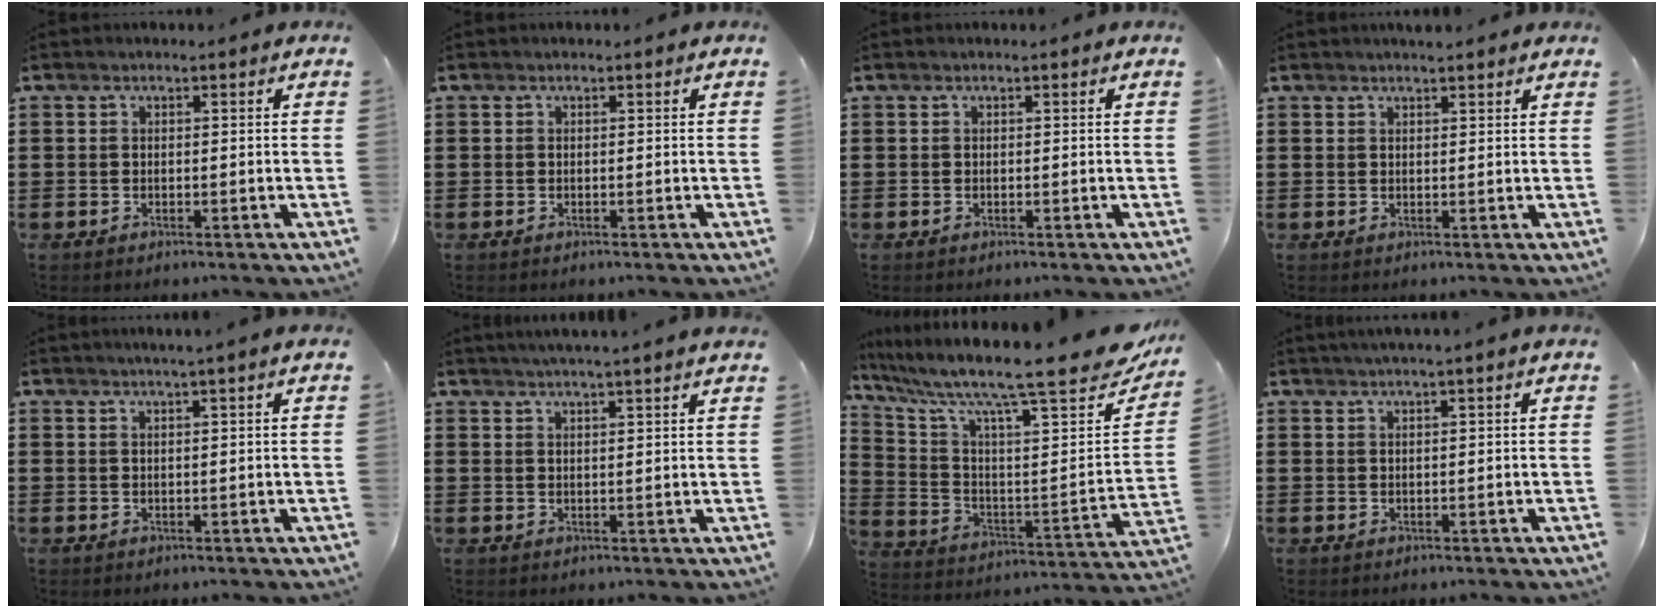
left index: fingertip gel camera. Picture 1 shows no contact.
{"total": 0.0}
{"total": 0.0}
{"total": 1.6, "force": [1.5, 0.1, 0.4], "torque": [-0.011, 0.002, 0.029]}
{"total": 1.6, "force": [1.2, -0.5, 0.8], "torque": [-0.015, -0.002, 0.023]}
{"total": 2.8, "force": [2.6, -0.8, 0.8], "torque": [-0.020, -0.006, 0.046]}
{"total": 12.5, "force": [9.7, 1.0, 7.8], "torque": [-0.157, -0.082, 0.146]}
{"total": 1.6, "force": [1.3, -0.5, 0.9], "torque": [-0.015, -0.002, 0.024]}